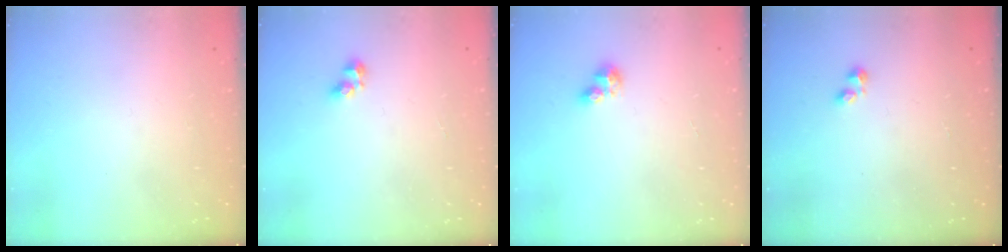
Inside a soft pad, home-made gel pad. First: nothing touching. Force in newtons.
{"total": 3.3, "press": 3.1, "slide": 1.3}
{"total": 5.3, "press": 5.3, "slide": 0.6}
{"total": 0.7, "press": 0.7, "slide": 0.2}